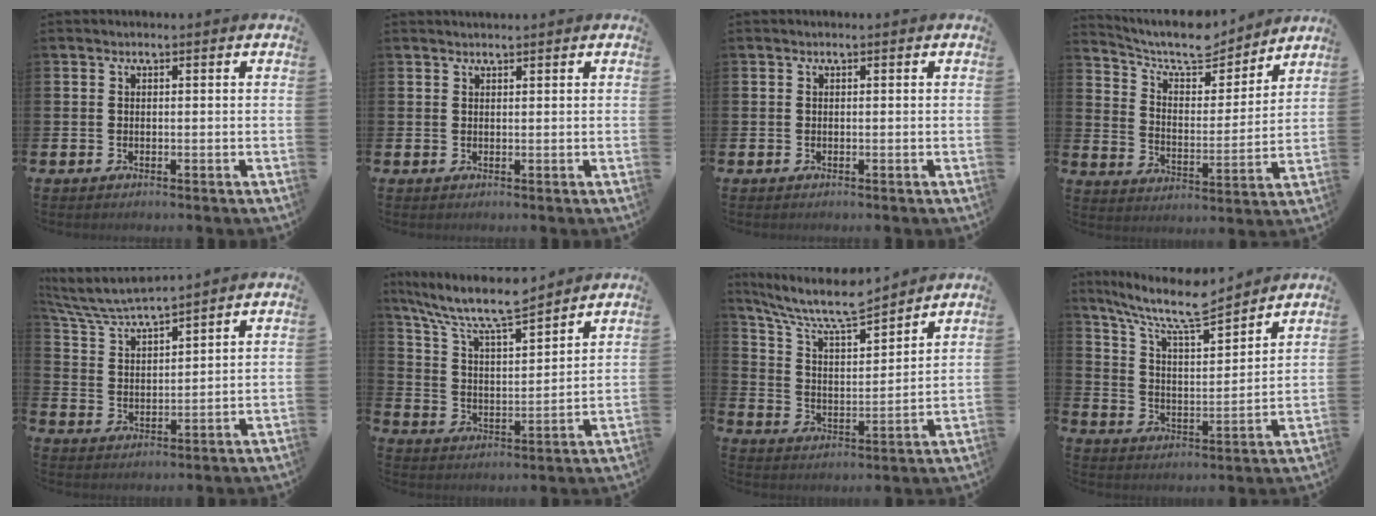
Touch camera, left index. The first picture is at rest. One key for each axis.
{"total": 1.0, "fx": 1.0, "fy": 0.1, "fz": 0.0, "tx": 0.008, "ty": -0.003, "tz": 0.017}
{"total": 0.0}
{"total": 9.7, "fx": 8.6, "fy": 2.8, "fz": 3.3, "tx": -0.092, "ty": -0.058, "tz": 0.149}
{"total": 6.1, "fx": 5.9, "fy": 0.1, "fz": 1.6, "tx": -0.059, "ty": -0.036, "tz": 0.103}
{"total": 9.6, "fx": 8.6, "fy": 1.5, "fz": 4.0, "tx": -0.116, "ty": -0.047, "tz": 0.151}
{"total": 8.8, "fx": 8.0, "fy": 1.5, "fz": 3.2, "tx": -0.102, "ty": -0.048, "tz": 0.140}
{"total": 10.2, "fx": 8.9, "fy": 1.7, "fz": 4.7, "tx": -0.120, "ty": -0.053, "tz": 0.154}